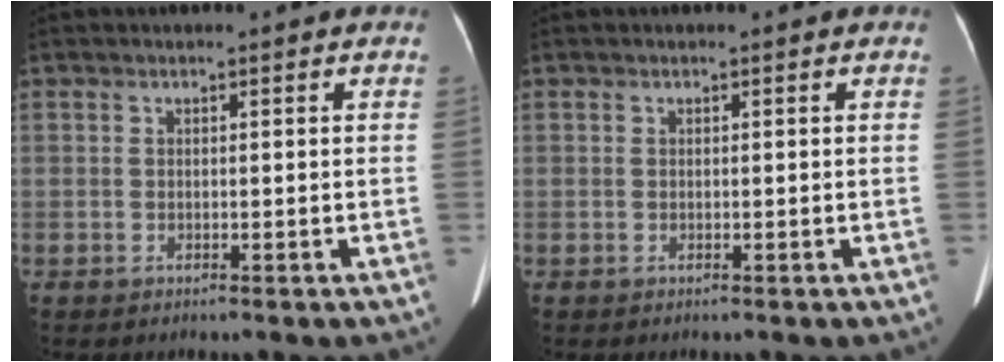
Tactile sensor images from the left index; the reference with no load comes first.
{"total": 0.0}